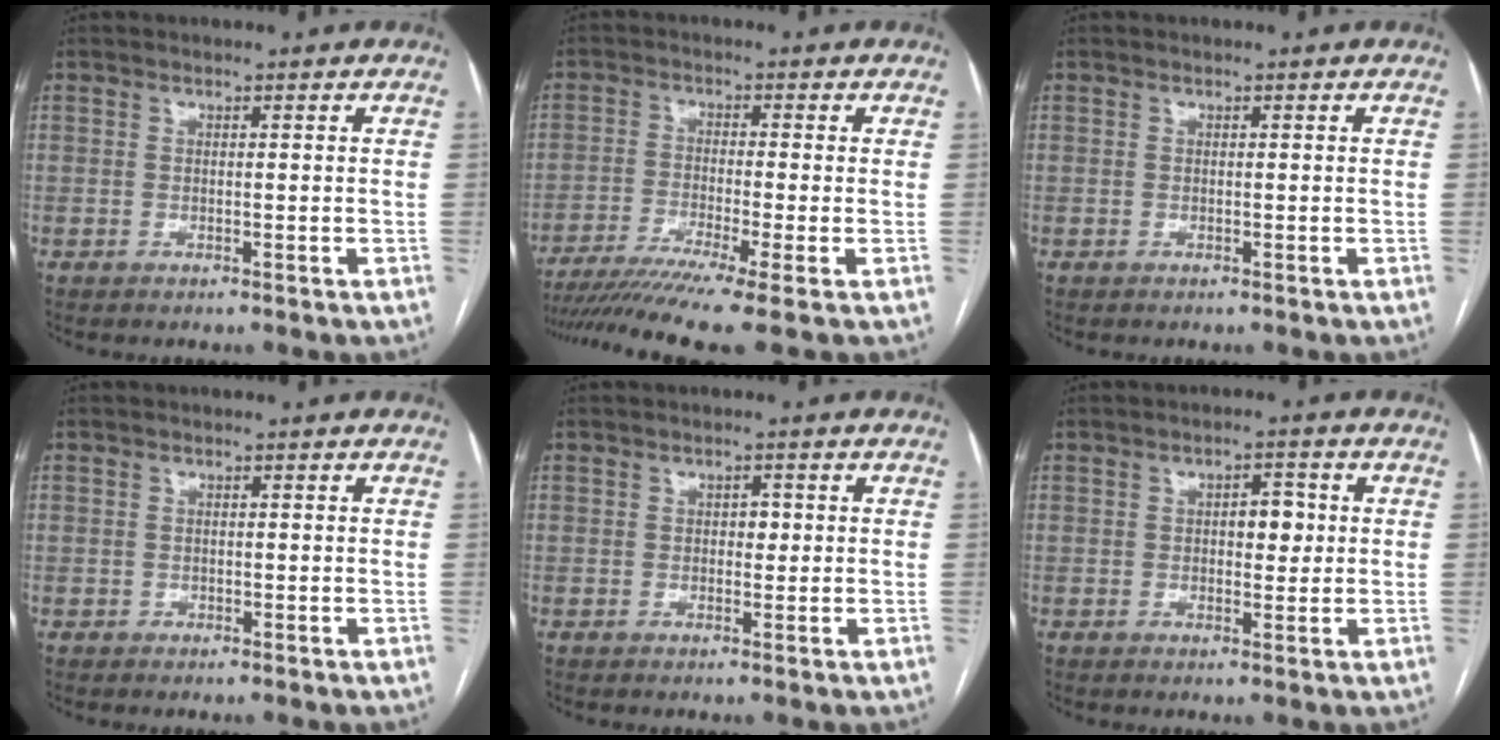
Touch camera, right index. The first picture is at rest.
{"total": 11.1, "force": [-8.5, -1.7, 7.0], "torque": [-0.106, -0.027, -0.135]}
{"total": 0.0}
{"total": 0.8, "force": [-0.3, 0.7, -0.1], "torque": [0.002, 0.006, -0.007]}
{"total": 1.6, "force": [0.2, 1.0, 1.2], "torque": [-0.013, 0.004, 0.001]}
{"total": 3.7, "force": [0.4, 1.8, 3.2], "torque": [-0.045, 0.009, 0.007]}